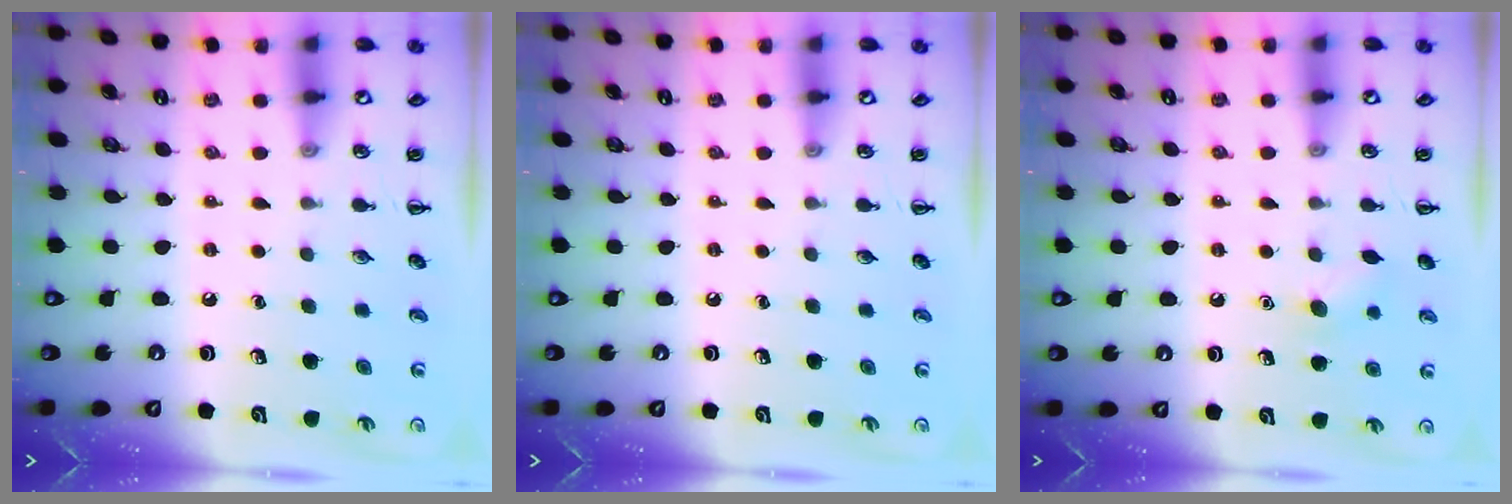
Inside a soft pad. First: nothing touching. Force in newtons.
{"total": 0.0}
{"total": 5.9, "press": 5.8, "slide": 1.4}